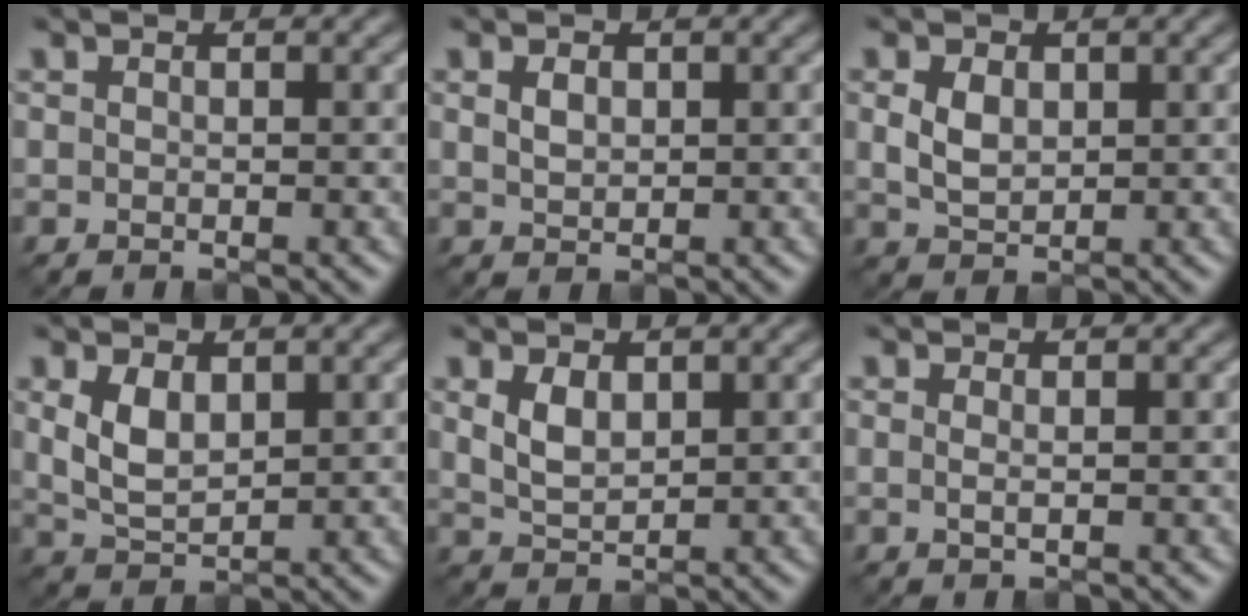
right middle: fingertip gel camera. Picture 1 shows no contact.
{"total": 1.5, "force": [0.6, 1.0, 1.0], "torque": [-0.019, 0.000, 0.014]}
{"total": 2.7, "force": [0.7, 1.9, 1.8], "torque": [-0.043, -0.001, 0.016]}
{"total": 3.4, "force": [1.2, 2.0, 2.5], "torque": [-0.060, -0.002, 0.030]}
{"total": 2.7, "force": [1.1, 1.6, 1.8], "torque": [-0.046, -0.003, 0.027]}
{"total": 0.7, "force": [0.1, 0.2, 0.7], "torque": [-0.015, -0.001, 0.001]}